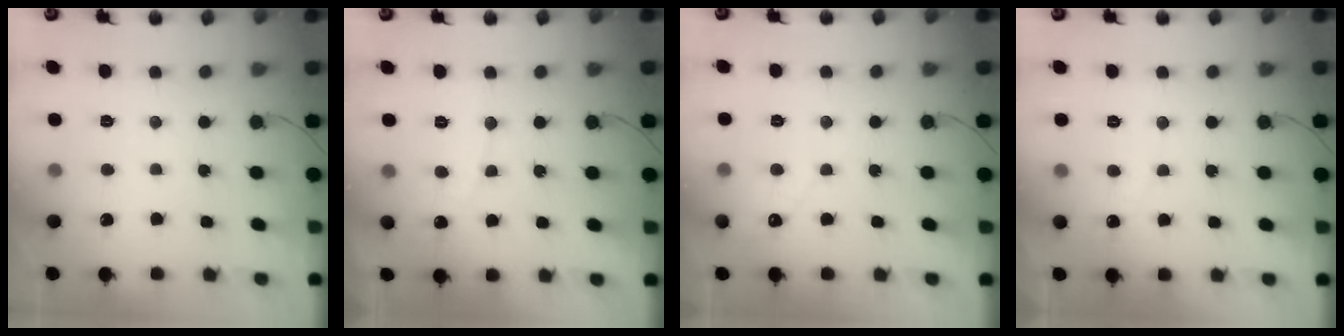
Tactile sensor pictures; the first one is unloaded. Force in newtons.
{"total": 4.4, "press": 4.3, "slide": 0.4}
{"total": 2.2, "press": 2.2, "slide": 0.2}
{"total": 2.4, "press": 2.4, "slide": 0.2}